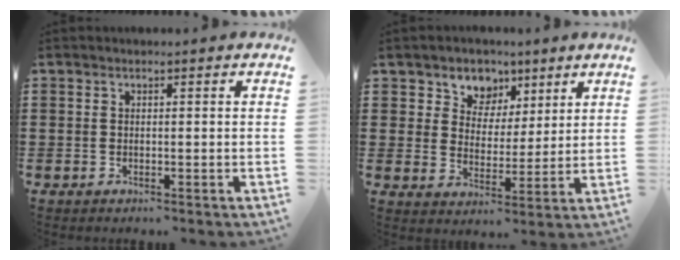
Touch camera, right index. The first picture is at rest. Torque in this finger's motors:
{"motor_torque": [0.80, 0.30, 0.13, 0.04]}